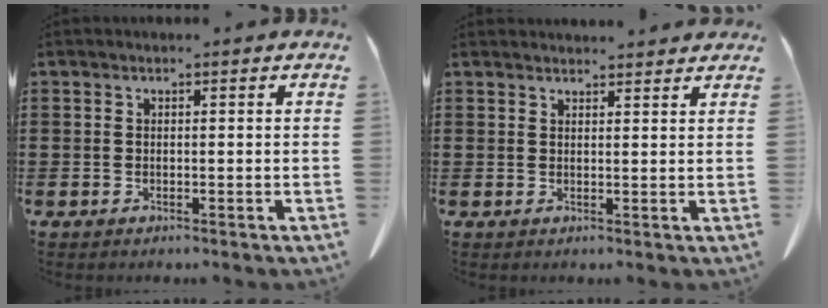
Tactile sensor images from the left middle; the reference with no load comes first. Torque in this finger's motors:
{"motor_torque": [0.47, -0.48, 0.18, 0.06]}